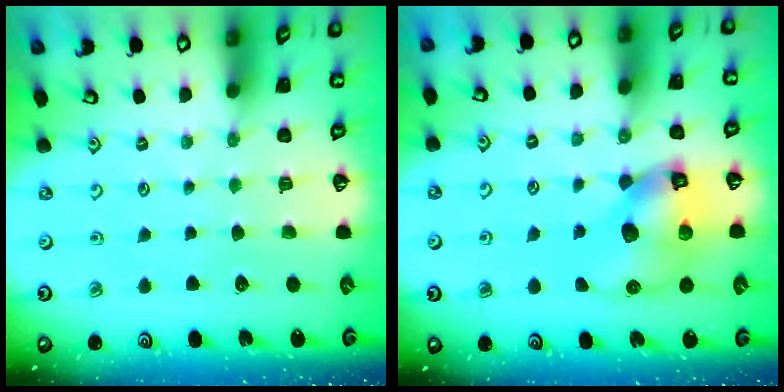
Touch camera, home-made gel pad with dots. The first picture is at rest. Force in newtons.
{"total": 13.6, "press": 13.4, "slide": 1.9}